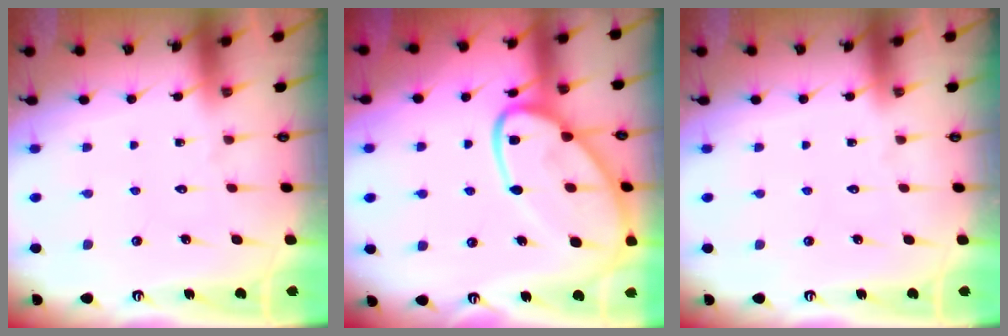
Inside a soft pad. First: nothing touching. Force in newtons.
{"total": 19.6, "press": 19.6, "slide": 1.7}
{"total": 0.0}